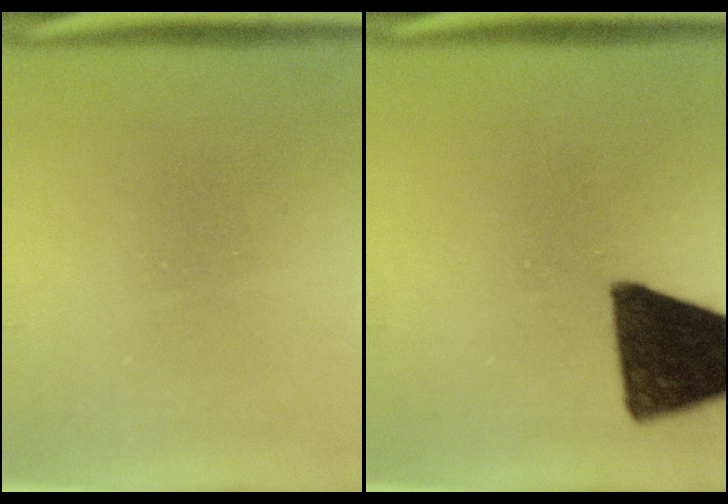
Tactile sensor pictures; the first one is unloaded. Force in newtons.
{"total": 15.0}